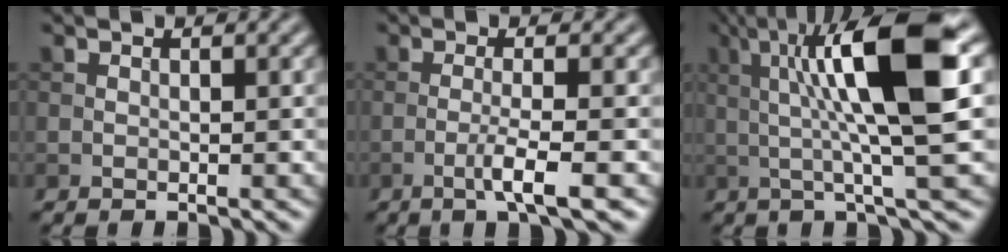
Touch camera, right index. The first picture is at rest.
{"total": 3.4, "force": [-1.3, 0.3, 3.2], "torque": [-0.053, 0.008, -0.033]}
{"total": 11.3, "force": [2.2, 2.2, 10.9], "torque": [-0.171, 0.008, 0.040]}